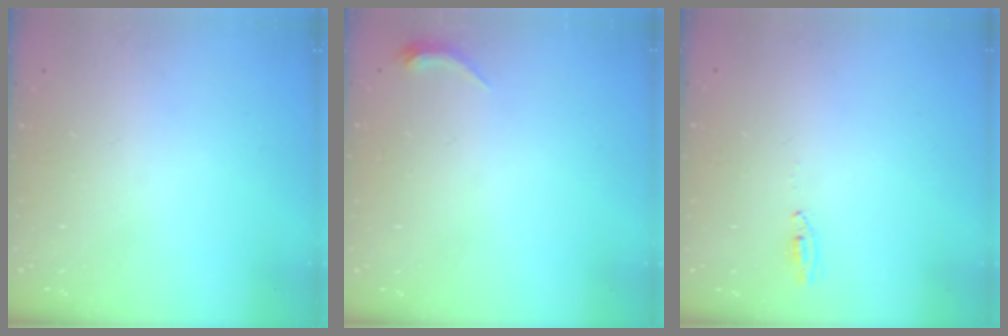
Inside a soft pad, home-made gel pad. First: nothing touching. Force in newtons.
{"total": 3.7, "press": 3.6, "slide": 0.7}
{"total": 2.9, "press": 2.7, "slide": 1.1}